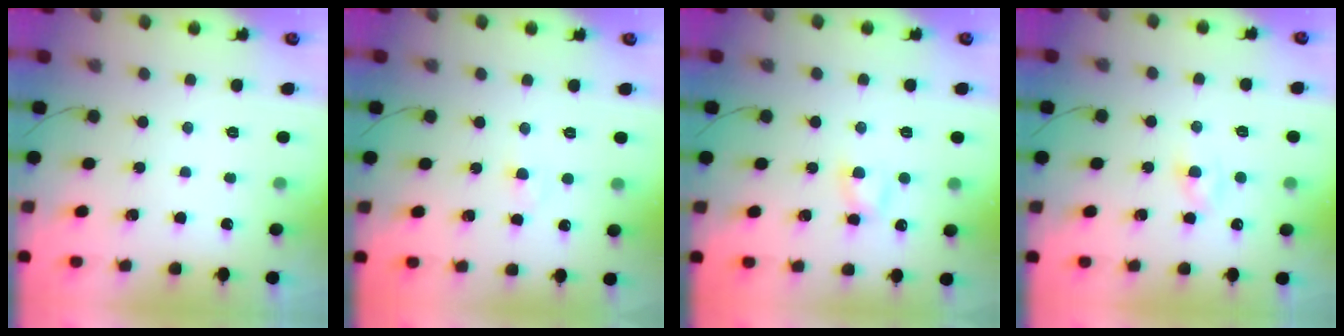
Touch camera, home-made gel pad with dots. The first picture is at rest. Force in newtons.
{"total": 1.8, "press": 1.5, "slide": 0.9}
{"total": 4.3, "press": 4.0, "slide": 1.4}
{"total": 1.4, "press": 1.1, "slide": 0.8}